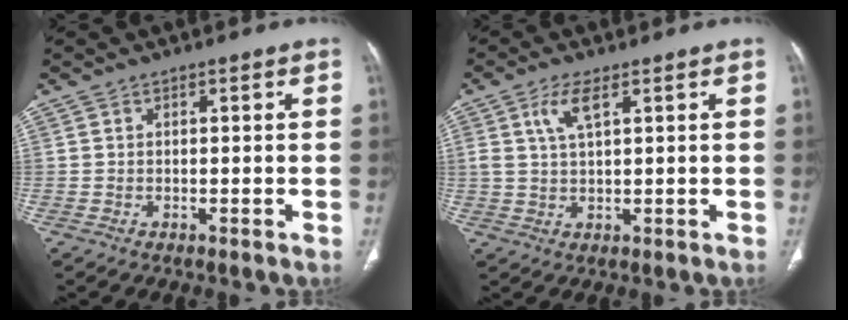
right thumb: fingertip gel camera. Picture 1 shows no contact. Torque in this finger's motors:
{"motor_torque": [0.06, 0.08, 0.25, 0.23, 0.05]}